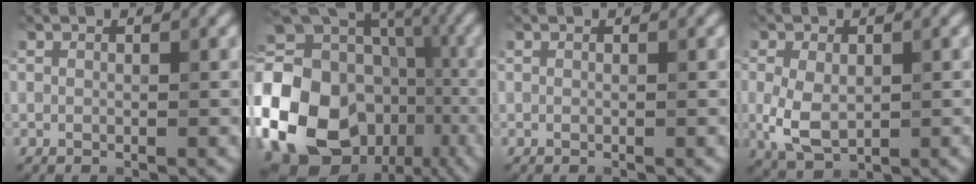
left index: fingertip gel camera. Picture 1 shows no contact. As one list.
[{"total": 23.4, "force": [-7.5, 18.9, 11.6], "torque": [-0.223, -0.031, -0.147]}, {"total": 0.0}, {"total": 4.3, "force": [-0.2, 2.9, 3.2], "torque": [-0.073, -0.005, -0.001]}]